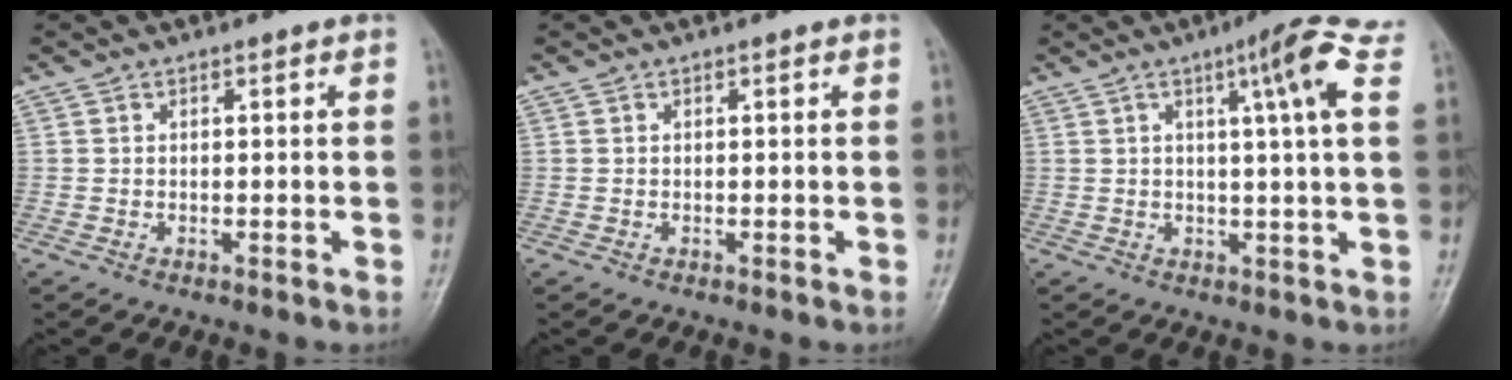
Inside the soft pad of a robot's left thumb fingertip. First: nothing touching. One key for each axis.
{"total": 0.0}
{"total": 9.0, "fx": 3.8, "fy": 0.0, "fz": 8.1, "tx": -0.116, "ty": -0.003, "tz": 0.049}